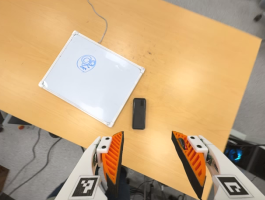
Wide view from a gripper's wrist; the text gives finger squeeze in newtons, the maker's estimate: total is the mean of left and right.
{"total": 0.0}